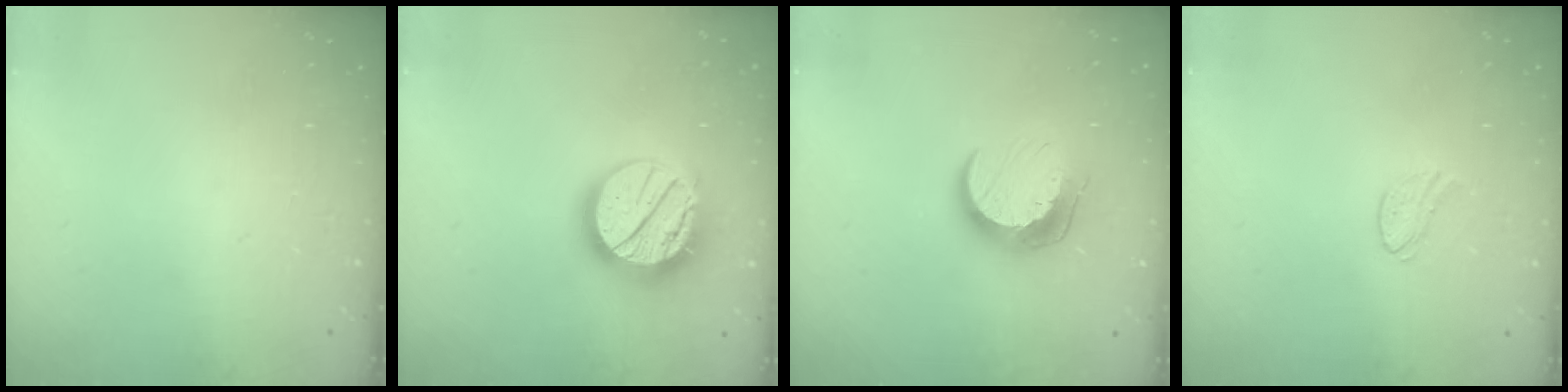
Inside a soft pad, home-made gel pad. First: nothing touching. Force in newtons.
{"total": 19.1, "press": 19.0, "slide": 1.6}
{"total": 11.5, "press": 11.5, "slide": 0.6}
{"total": 6.1, "press": 6.1, "slide": 0.6}